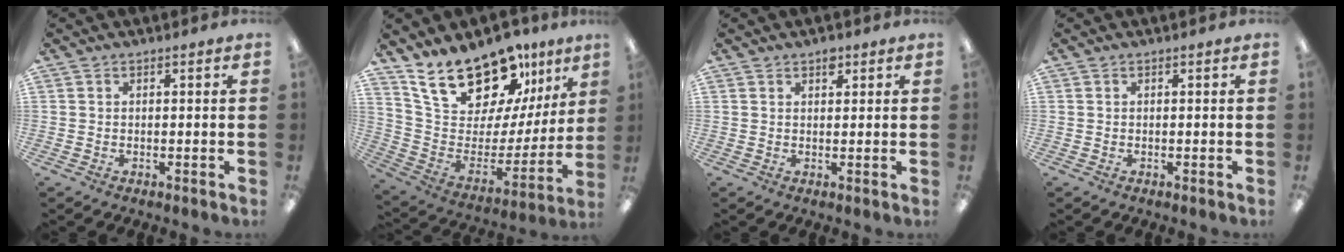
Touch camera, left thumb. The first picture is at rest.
{"total": 21.2, "force": [16.6, 9.2, 9.4], "torque": [-0.160, -0.121, 0.298]}
{"total": 2.4, "force": [1.7, 1.3, 1.0], "torque": [-0.005, -0.006, 0.028]}
{"total": 0.0}